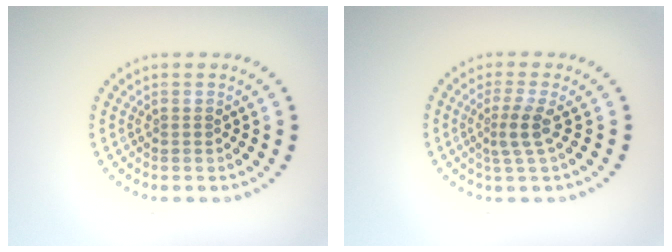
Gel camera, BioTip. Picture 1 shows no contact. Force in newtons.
{"total": 2.4, "press": 1.7, "slide": 1.6}